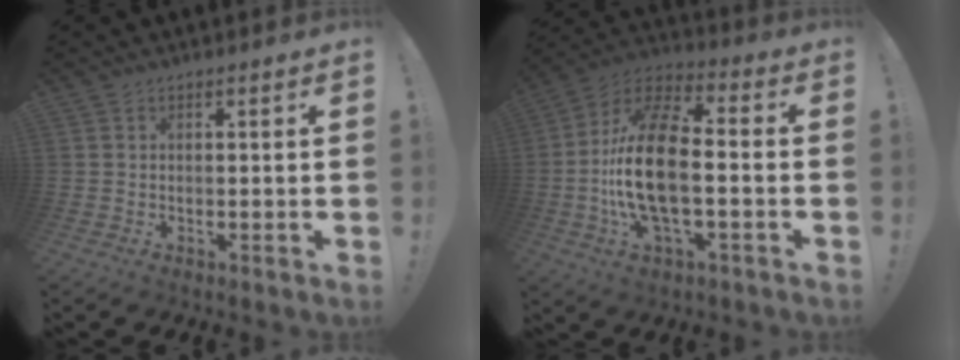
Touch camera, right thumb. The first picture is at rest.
{"total": 19.8, "force": [-2.3, 9.3, 17.3], "torque": [-0.337, 0.015, -0.041]}